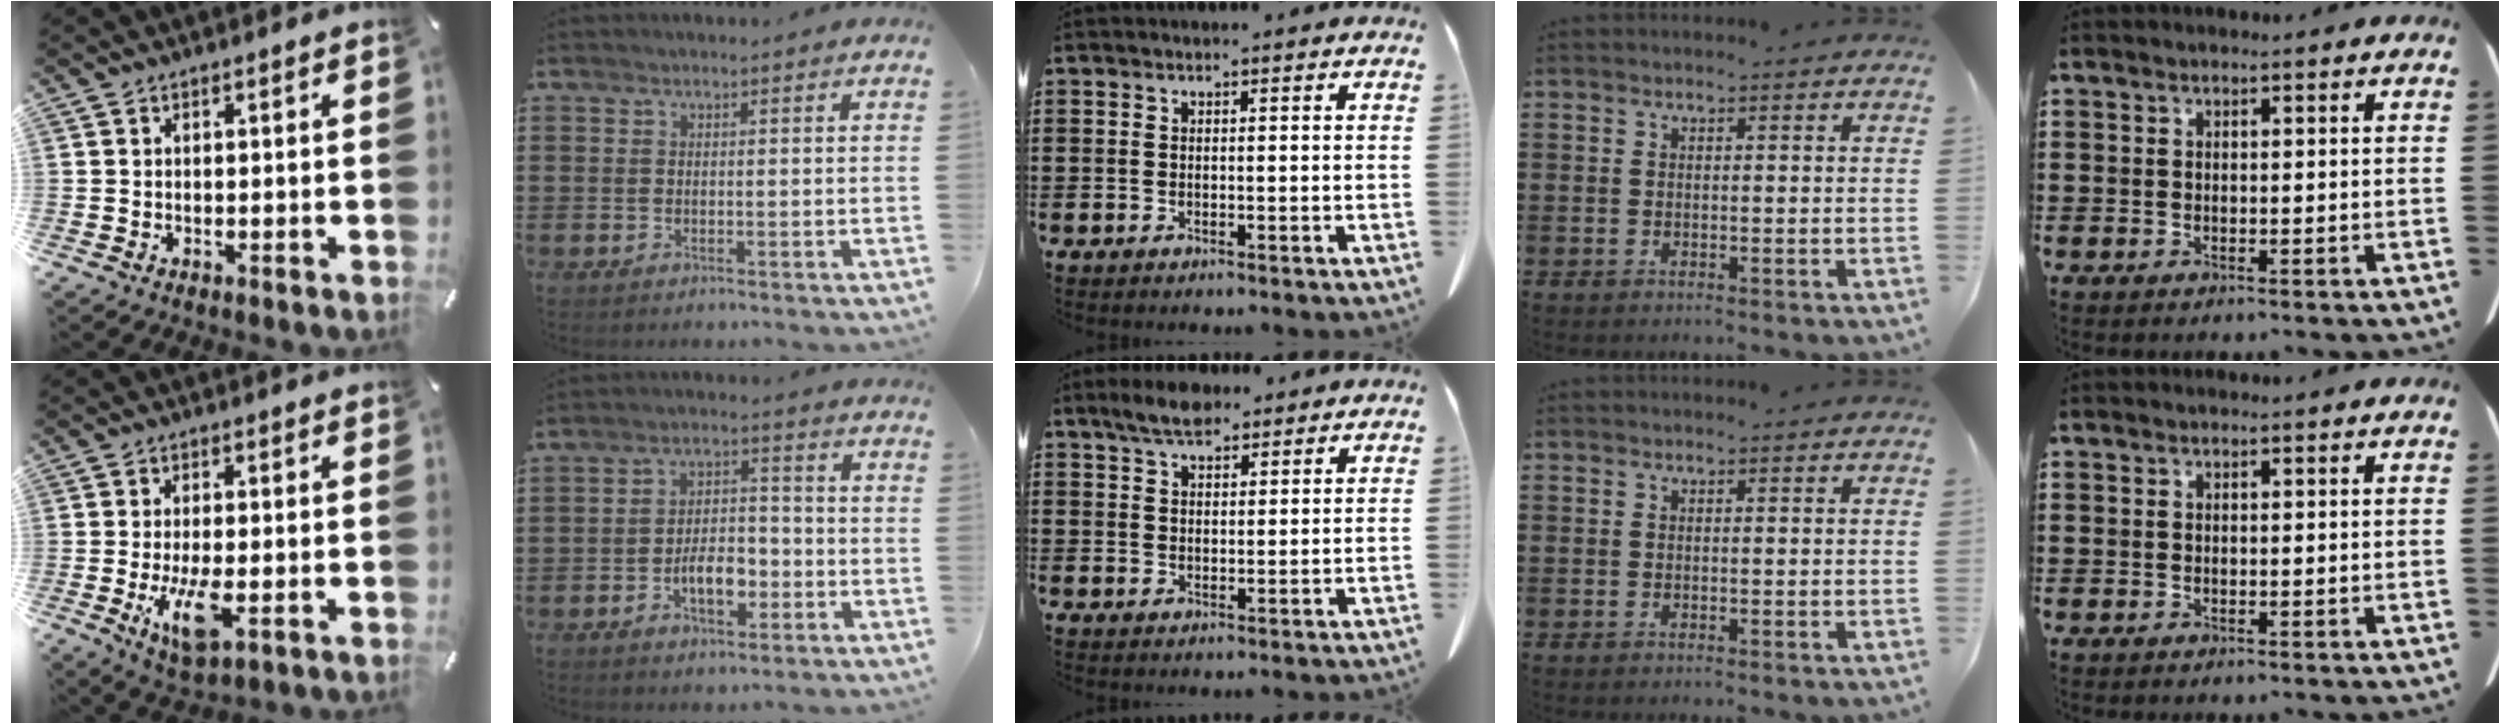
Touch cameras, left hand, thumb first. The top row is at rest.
{"thumb": {"total": 9.4, "force": [-2.1, 3.6, 8.4], "torque": [-0.164, -0.022, -0.036]}, "index": {"total": 6.5, "force": [-2.6, 3.3, 4.9], "torque": [-0.080, 0.001, -0.052]}, "middle": {"total": 4.7, "force": [3.9, 1.6, 2.1], "torque": [-0.044, -0.007, 0.069]}}